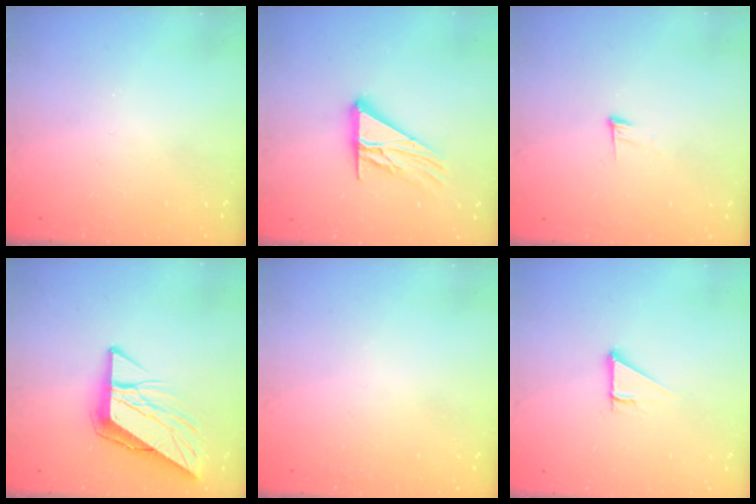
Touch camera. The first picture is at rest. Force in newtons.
{"total": 13.6, "press": 13.5, "slide": 1.3}
{"total": 8.9, "press": 8.8, "slide": 1.6}
{"total": 10.2, "press": 10.1, "slide": 1.3}
{"total": 1.6, "press": 1.5, "slide": 0.1}
{"total": 2.8, "press": 2.8, "slide": 0.0}